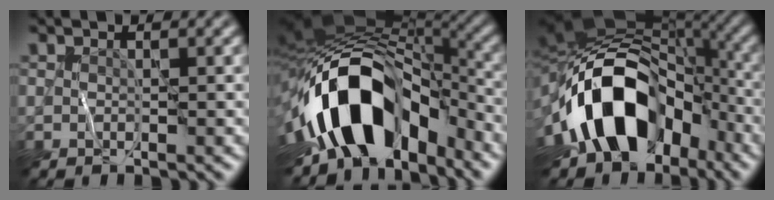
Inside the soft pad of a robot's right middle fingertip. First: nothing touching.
{"total": 14.3, "force": [-5.1, 8.4, 10.3], "torque": [-0.173, 0.010, -0.088]}
{"total": 14.8, "force": [-5.4, 9.6, 9.9], "torque": [-0.150, 0.010, -0.099]}